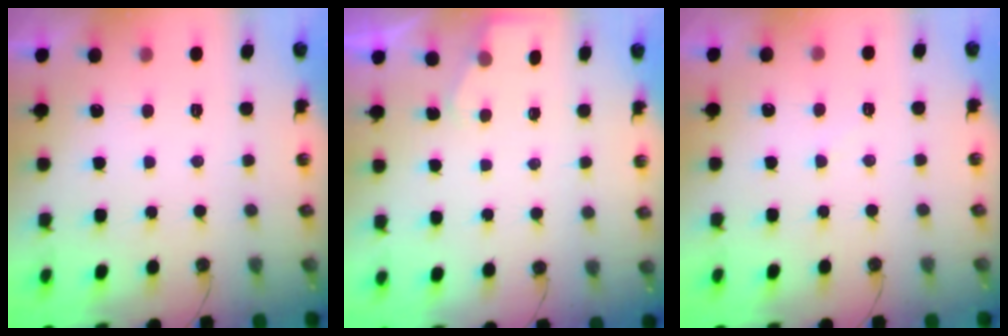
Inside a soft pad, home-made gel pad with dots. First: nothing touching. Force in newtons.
{"total": 1.8, "press": 1.8, "slide": 0.3}
{"total": 3.9, "press": 3.9, "slide": 0.5}